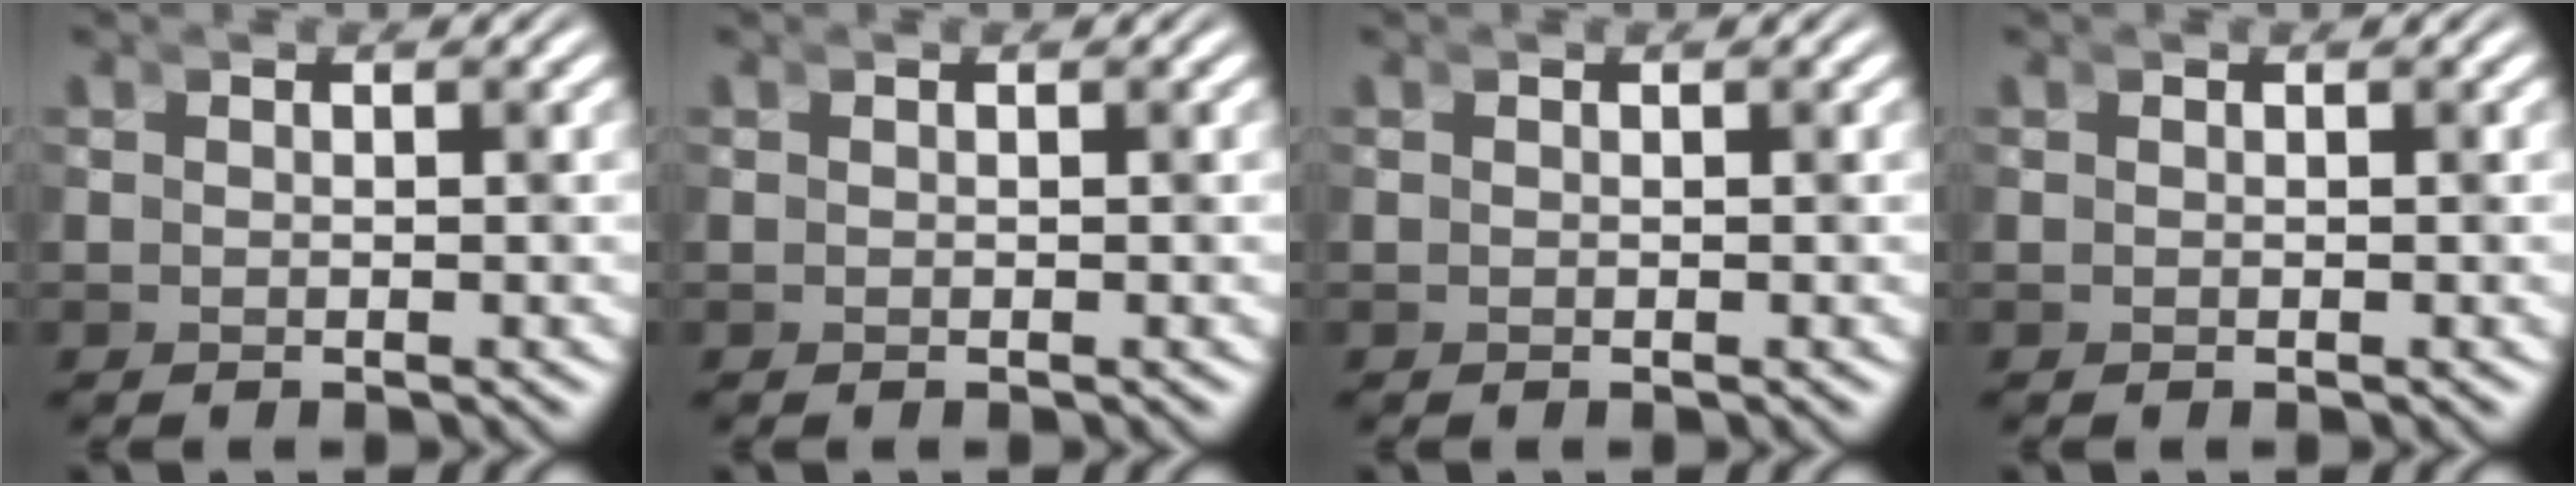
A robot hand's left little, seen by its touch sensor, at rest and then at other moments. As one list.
[{"total": 0.0}, {"total": 0.0}, {"total": 0.0}]